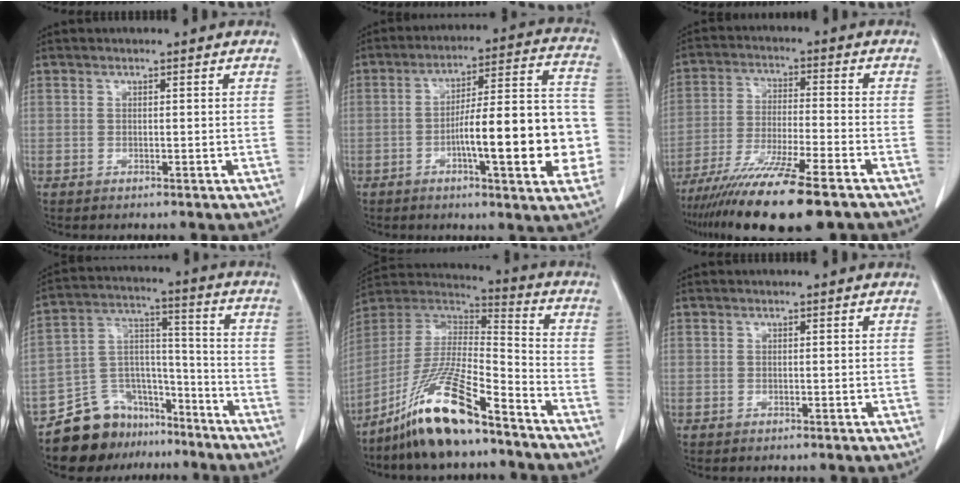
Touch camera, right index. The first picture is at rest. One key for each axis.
{"total": 18.4, "fx": -4.1, "fy": 3.0, "fz": 17.7, "tx": -0.225, "ty": 0.029, "tz": -0.056}
{"total": 15.6, "fx": -11.8, "fy": 0.4, "fz": 10.1, "tx": -0.187, "ty": -0.049, "tz": -0.199}
{"total": 13.2, "fx": -10.9, "fy": 6.8, "fz": 2.7, "tx": -0.045, "ty": 0.063, "tz": -0.186}
{"total": 16.4, "fx": -11.6, "fy": 2.0, "fz": 11.4, "tx": -0.235, "ty": -0.009, "tz": -0.214}
{"total": 0.0}